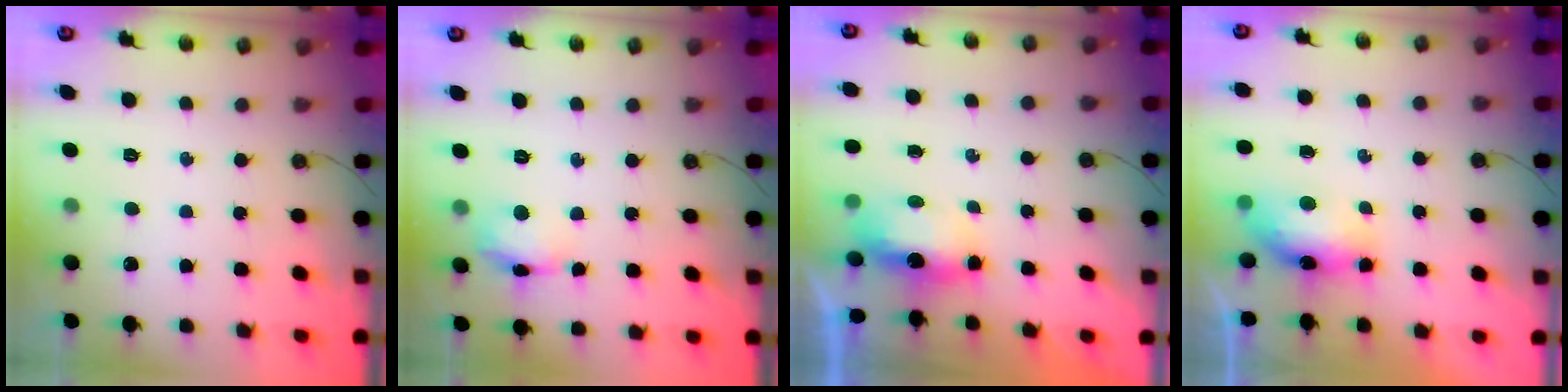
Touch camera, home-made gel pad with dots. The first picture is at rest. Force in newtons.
{"total": 10.0, "press": 10.0, "slide": 0.7}
{"total": 10.8, "press": 7.3, "slide": 8.0}
{"total": 9.0, "press": 8.0, "slide": 3.9}